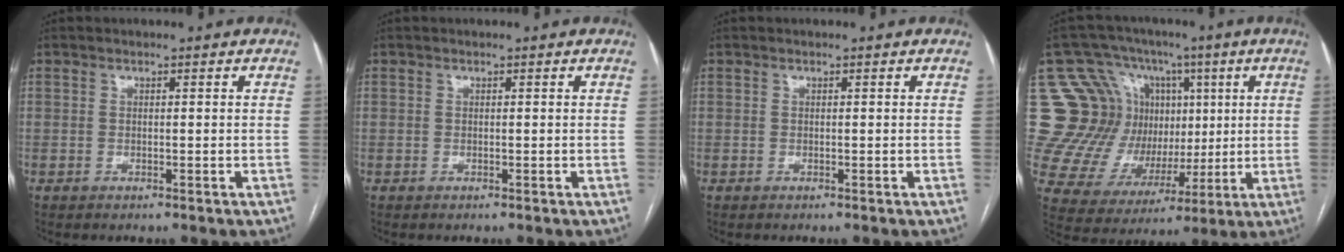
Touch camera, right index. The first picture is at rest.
{"total": 0.0}
{"total": 0.0}
{"total": 22.4, "force": [5.1, 20.1, 8.6], "torque": [-0.182, 0.094, 0.116]}